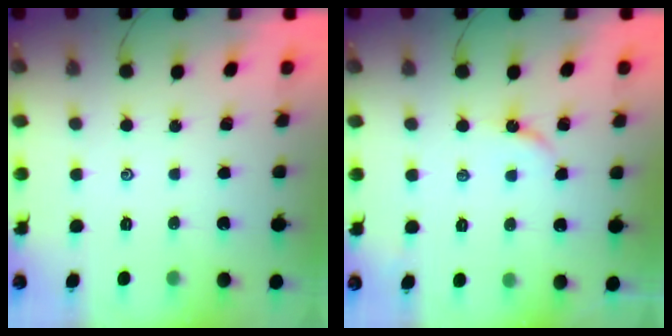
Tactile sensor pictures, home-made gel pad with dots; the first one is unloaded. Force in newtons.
{"total": 3.1, "press": 3.1, "slide": 0.5}